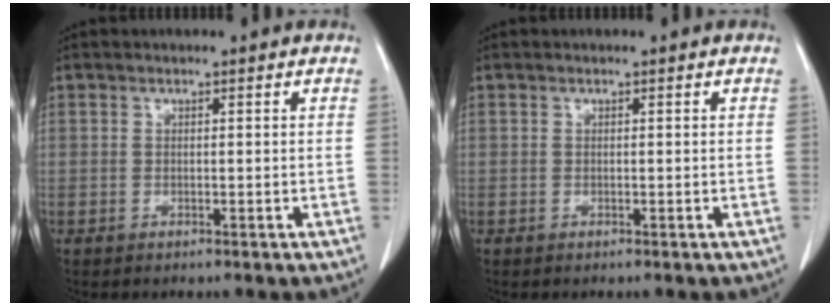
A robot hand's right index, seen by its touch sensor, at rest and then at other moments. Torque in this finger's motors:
{"motor_torque": [0.00, 0.00, 0.01, 0.00]}